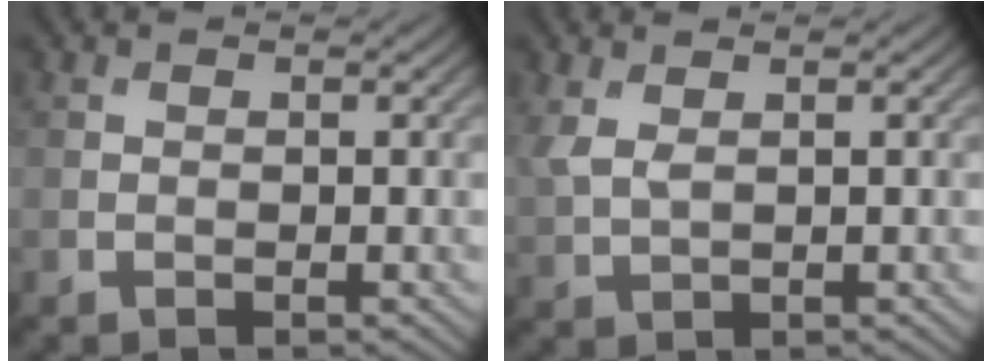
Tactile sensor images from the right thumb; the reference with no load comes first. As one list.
[{"total": 2.7, "force": [1.4, 1.1, 2.1], "torque": [-0.063, 0.002, 0.031]}]